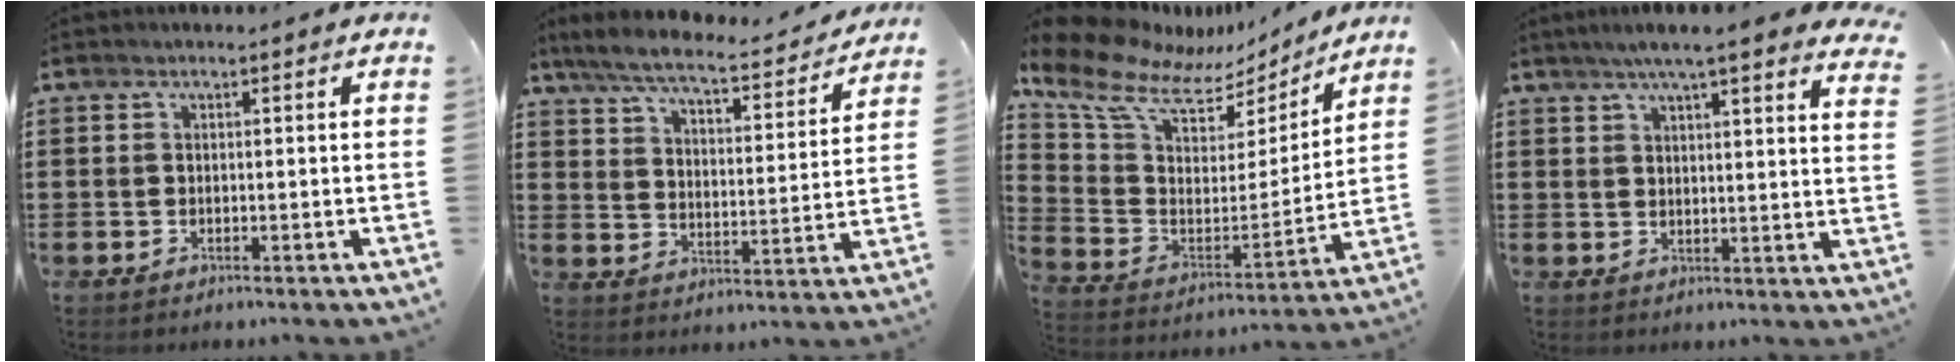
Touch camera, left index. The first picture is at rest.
{"total": 6.3, "force": [5.8, 0.5, 2.5], "torque": [-0.074, -0.035, 0.098]}
{"total": 11.8, "force": [8.5, 5.6, 6.0], "torque": [-0.156, -0.051, 0.147]}
{"total": 5.4, "force": [4.6, 0.5, 2.7], "torque": [-0.066, -0.009, 0.081]}